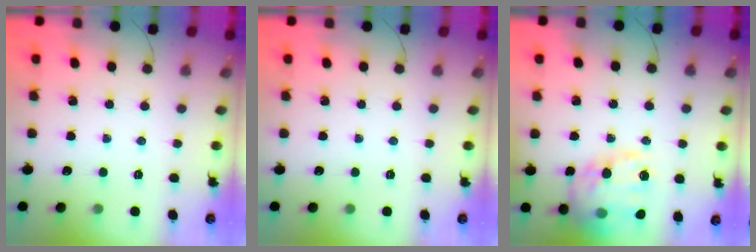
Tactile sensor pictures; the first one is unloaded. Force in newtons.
{"total": 0.0}
{"total": 22.5, "press": 22.1, "slide": 4.0}